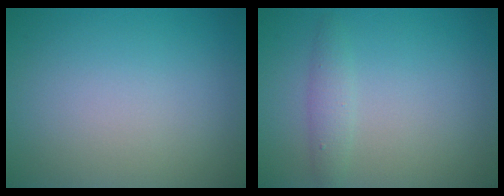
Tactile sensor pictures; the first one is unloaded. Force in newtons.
{"total": 1.6, "press": 1.6, "slide": 0.0}